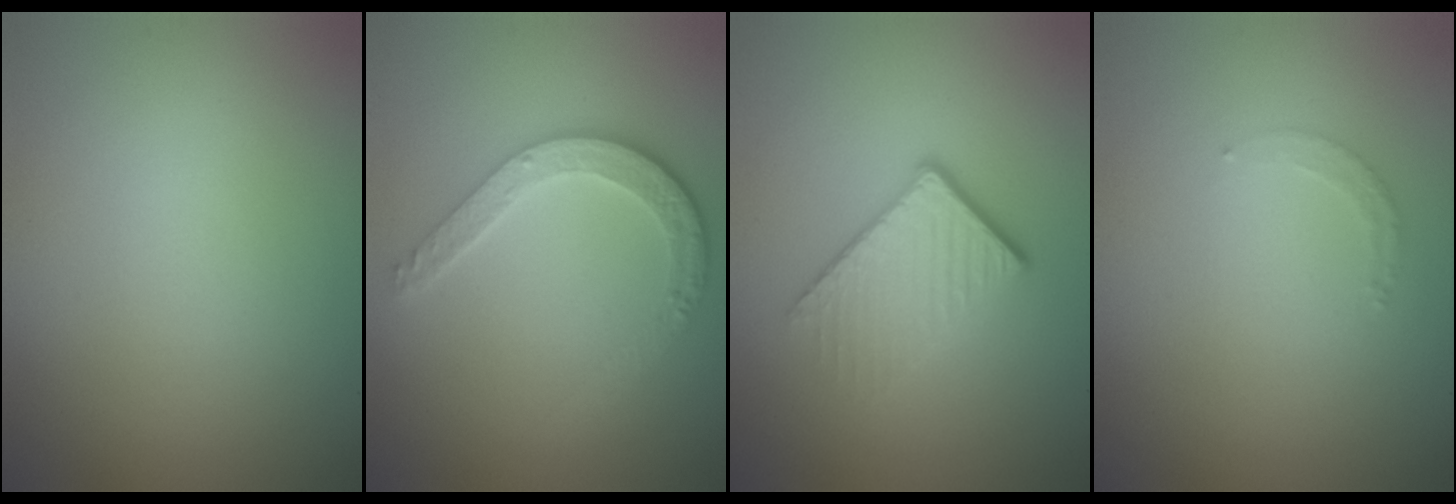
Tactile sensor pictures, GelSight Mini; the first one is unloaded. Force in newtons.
{"total": 3.8, "press": 3.0, "slide": 2.3}
{"total": 3.9, "press": 2.7, "slide": 2.9}
{"total": 0.9, "press": 0.9, "slide": 0.2}